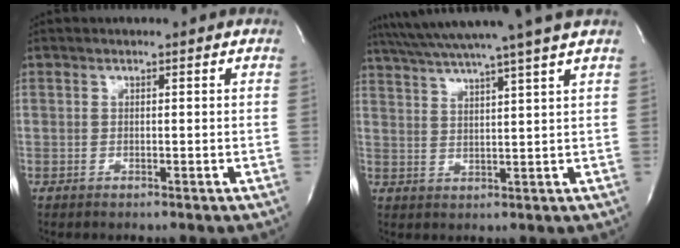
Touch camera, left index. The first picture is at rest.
{"total": 14.6, "force": [12.4, -2.5, 7.2], "torque": [-0.126, -0.008, 0.177]}